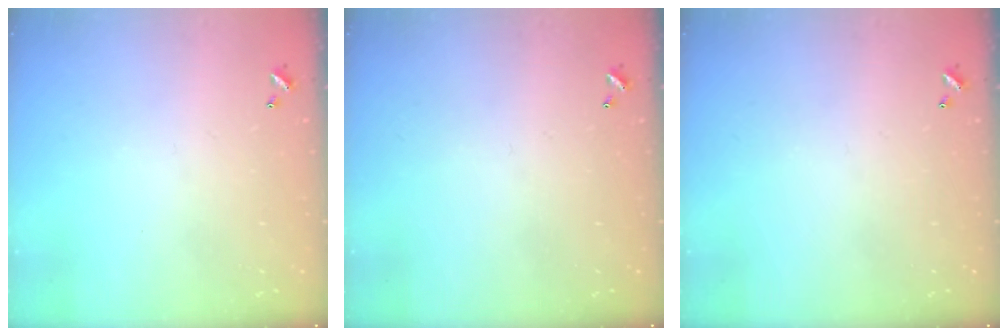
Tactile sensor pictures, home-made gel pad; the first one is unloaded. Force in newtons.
{"total": 0.0}
{"total": 0.0}